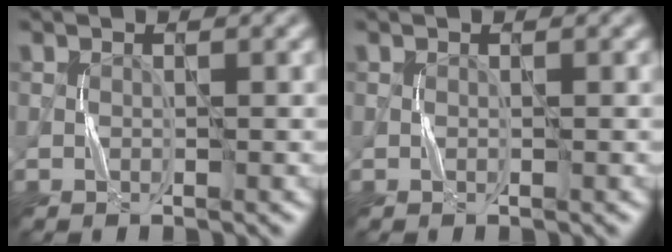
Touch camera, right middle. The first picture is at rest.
{"total": 0.0}